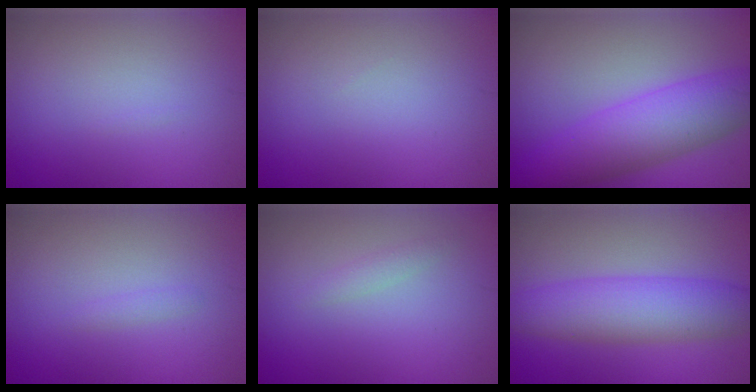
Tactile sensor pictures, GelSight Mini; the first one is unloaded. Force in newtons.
{"total": 0.0}
{"total": 7.1, "press": 7.1, "slide": 0.3}
{"total": 0.6, "press": 0.6, "slide": 0.1}
{"total": 0.9, "press": 0.9, "slide": 0.1}
{"total": 6.5, "press": 6.5, "slide": 0.1}